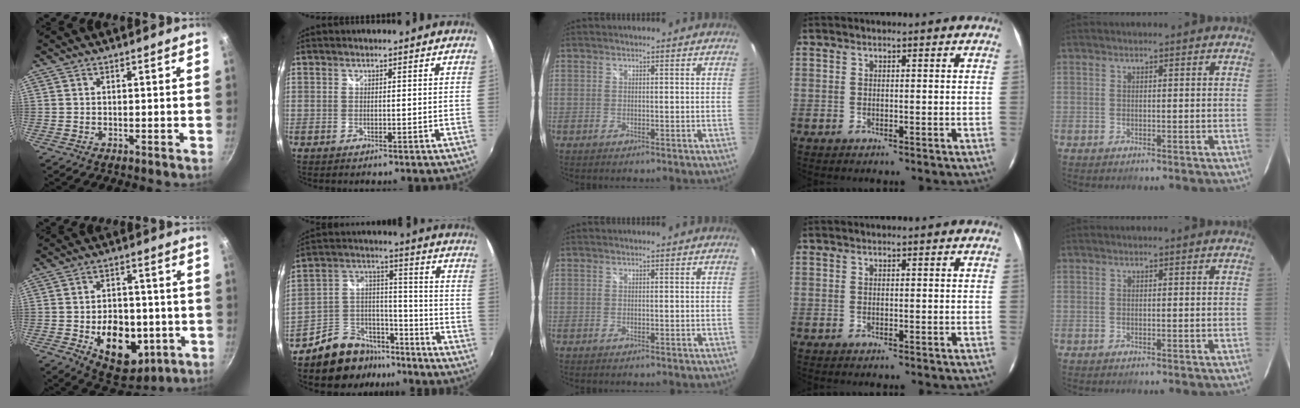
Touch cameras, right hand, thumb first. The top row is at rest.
{"thumb": {"total": 15.6, "force": [-3.6, 10.7, 10.8], "torque": [-0.109, 0.009, -0.036]}, "index": {"total": 12.2, "force": [-9.1, 7.5, 3.3], "torque": [-0.067, 0.059, -0.139]}}